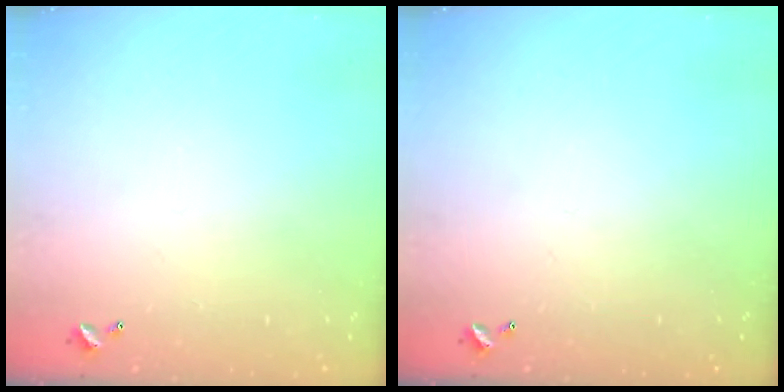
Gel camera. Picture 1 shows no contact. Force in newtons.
{"total": 0.0}